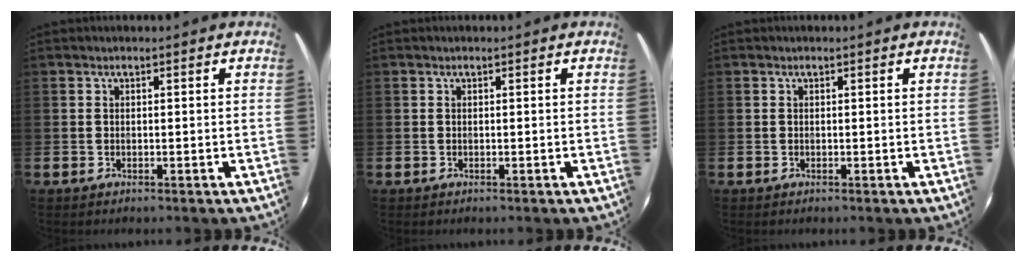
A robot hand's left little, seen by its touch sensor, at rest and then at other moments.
{"total": 0.0}
{"total": 0.0}